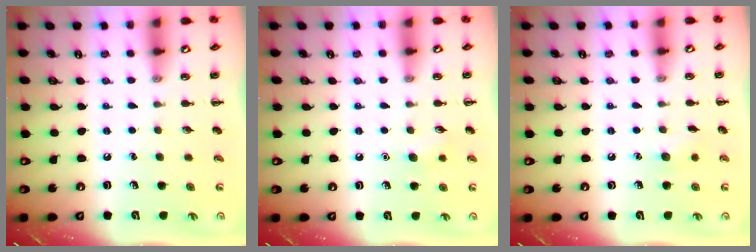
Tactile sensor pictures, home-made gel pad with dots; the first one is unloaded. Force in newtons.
{"total": 5.6, "press": 5.5, "slide": 1.2}
{"total": 5.4, "press": 5.2, "slide": 1.4}